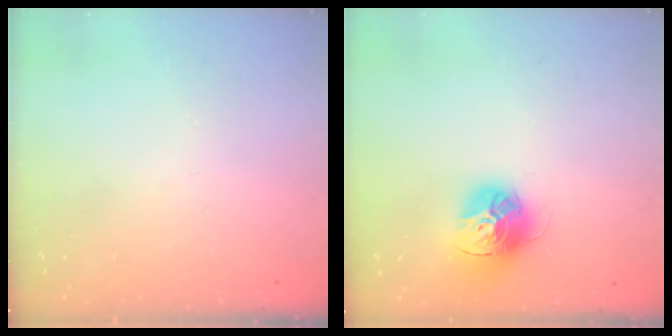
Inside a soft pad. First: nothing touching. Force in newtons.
{"total": 14.7, "press": 14.6, "slide": 1.4}